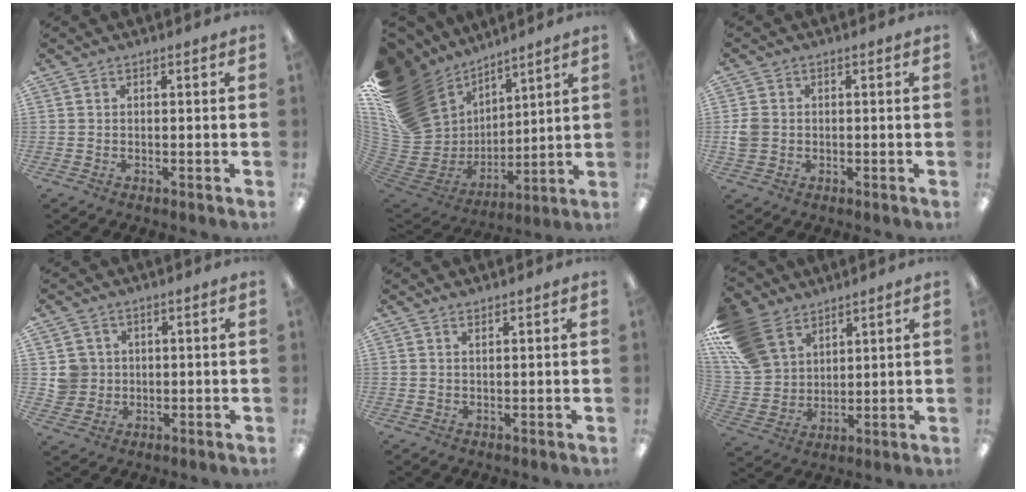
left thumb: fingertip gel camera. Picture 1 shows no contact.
{"total": 23.1, "force": [10.1, 17.2, 11.8], "torque": [-0.248, -0.075, 0.223]}
{"total": 3.4, "force": [-0.2, 3.2, 1.3], "torque": [-0.024, 0.008, -0.002]}
{"total": 5.2, "force": [1.0, 5.1, 0.6], "torque": [-0.011, 0.006, 0.019]}
{"total": 0.9, "force": [0.9, 0.1, 0.3], "torque": [-0.007, -0.001, 0.016]}
{"total": 15.4, "force": [9.5, 10.3, 6.3], "torque": [-0.154, -0.035, 0.190]}